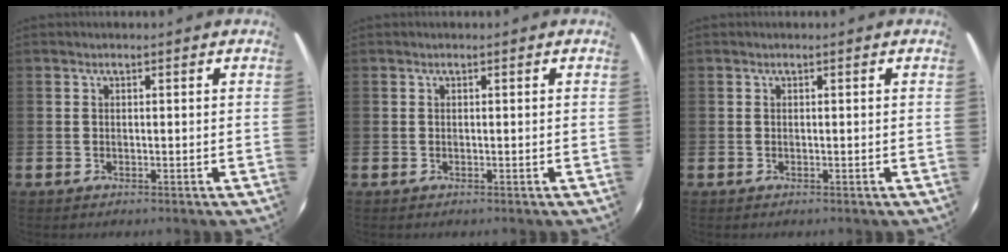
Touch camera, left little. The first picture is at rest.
{"total": 0.0}
{"total": 0.0}